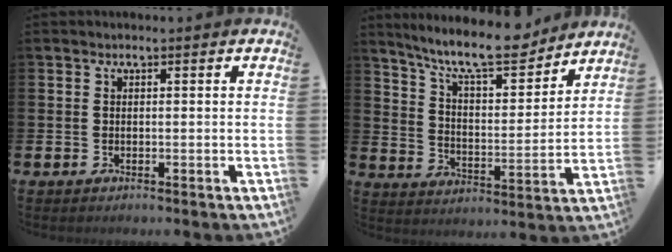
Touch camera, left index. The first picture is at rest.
{"total": 11.3, "force": [10.1, 2.4, 4.6], "torque": [-0.099, -0.064, 0.174]}